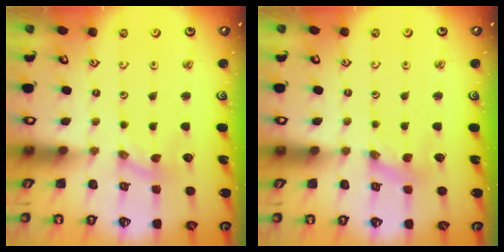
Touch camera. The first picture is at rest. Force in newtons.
{"total": 1.3, "press": 1.3, "slide": 0.3}